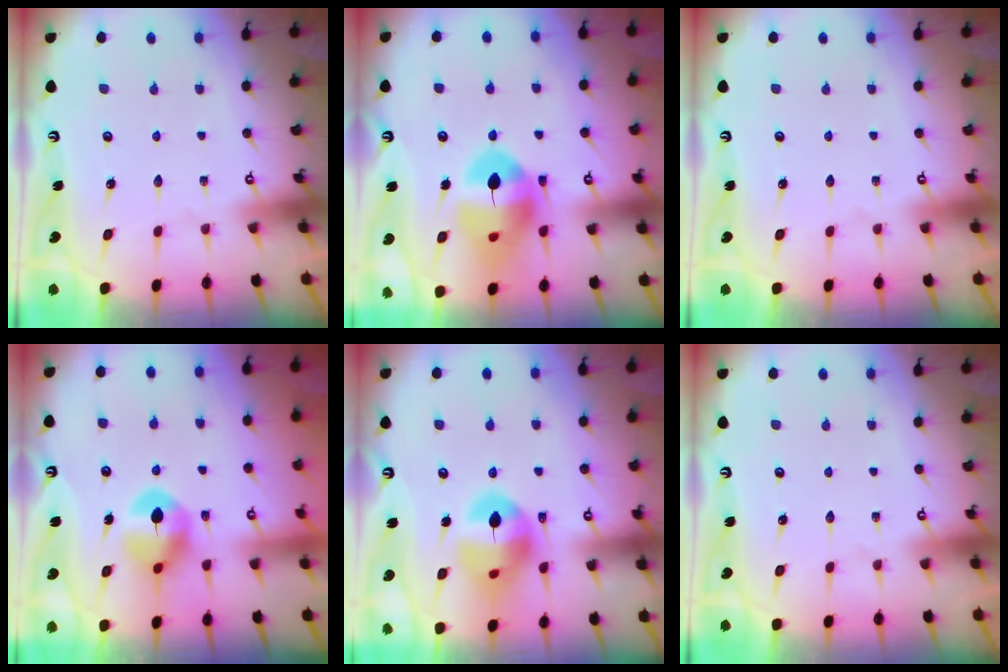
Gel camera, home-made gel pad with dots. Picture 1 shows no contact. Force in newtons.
{"total": 14.8, "press": 14.7, "slide": 1.7}
{"total": 0.0}
{"total": 9.8, "press": 9.8, "slide": 0.1}
{"total": 14.3, "press": 14.2, "slide": 1.6}
{"total": 0.0}